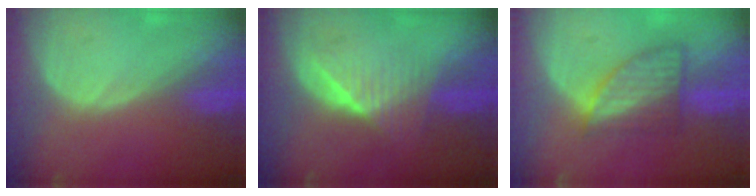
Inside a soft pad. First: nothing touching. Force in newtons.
{"total": 6.5, "press": 6.1, "slide": 2.2}
{"total": 6.9, "press": 6.5, "slide": 2.5}